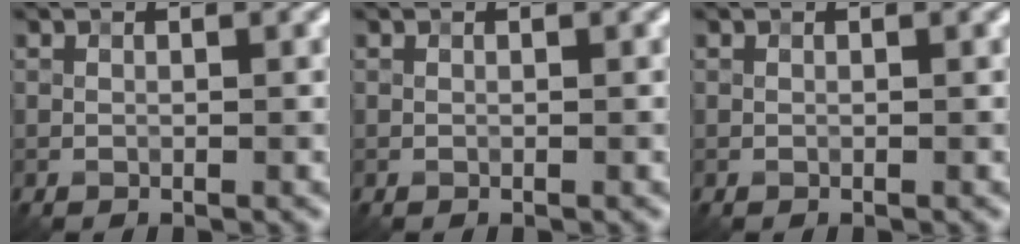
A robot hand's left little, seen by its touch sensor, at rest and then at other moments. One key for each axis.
{"total": 0.0}
{"total": 0.0}